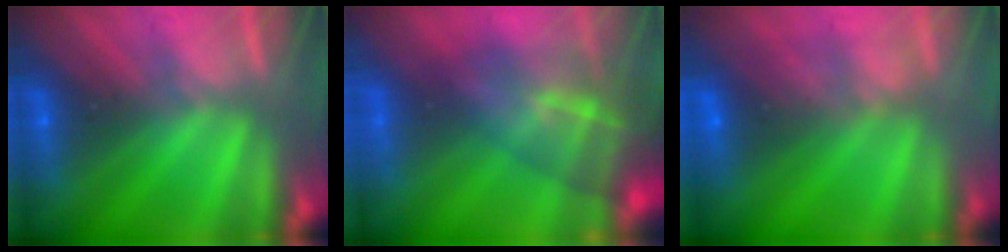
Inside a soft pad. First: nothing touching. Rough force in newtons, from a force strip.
{"total": 7.4}
{"total": 12.7}